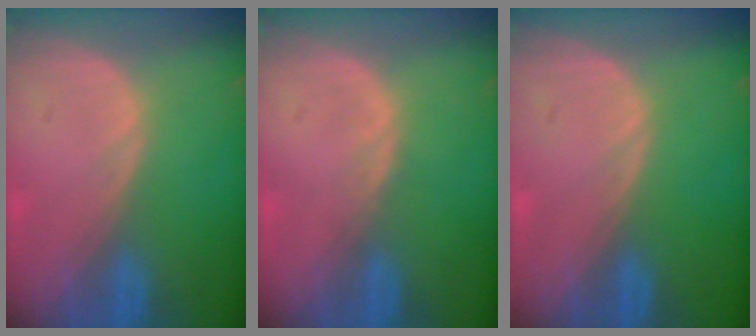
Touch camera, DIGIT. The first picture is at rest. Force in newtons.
{"total": 0.7, "press": 0.6, "slide": 0.2}
{"total": 0.0}